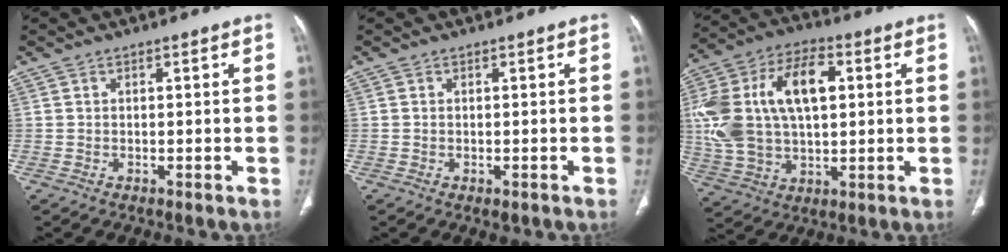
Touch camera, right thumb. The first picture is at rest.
{"total": 1.0, "force": [-0.4, 0.5, 0.8], "torque": [-0.011, -0.003, -0.001]}
{"total": 21.6, "force": [3.6, 12.5, 17.2], "torque": [-0.343, 0.019, 0.063]}